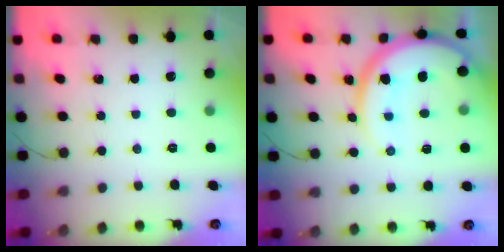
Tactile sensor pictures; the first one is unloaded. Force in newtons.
{"total": 15.2, "press": 15.1, "slide": 1.8}